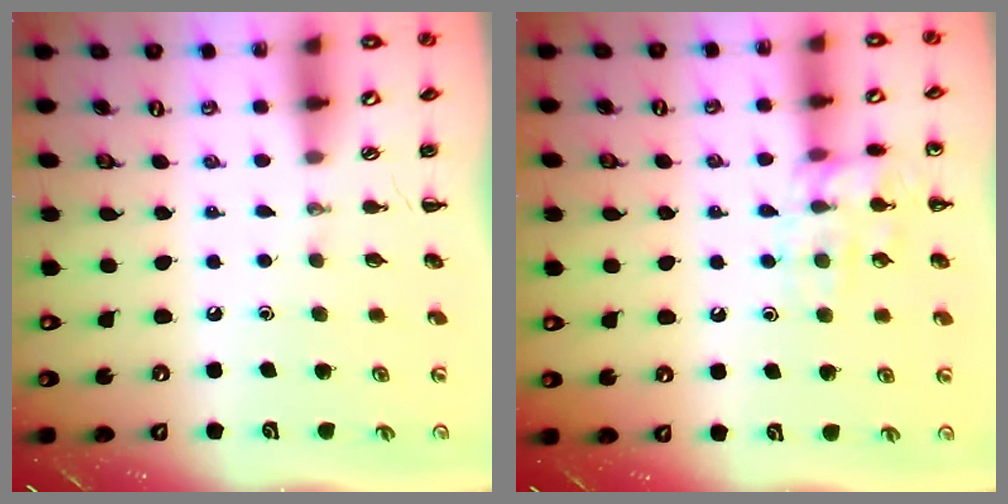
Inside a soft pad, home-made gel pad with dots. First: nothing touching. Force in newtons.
{"total": 11.2, "press": 11.2, "slide": 0.6}